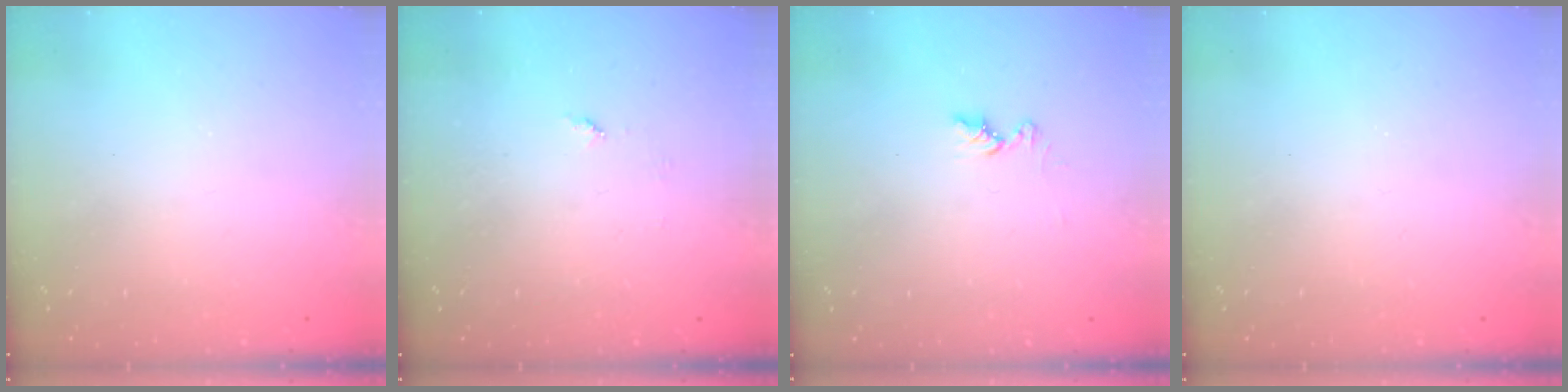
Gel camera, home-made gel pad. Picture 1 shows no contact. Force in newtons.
{"total": 4.3, "press": 4.3, "slide": 0.5}
{"total": 6.4, "press": 6.3, "slide": 0.7}
{"total": 0.0}